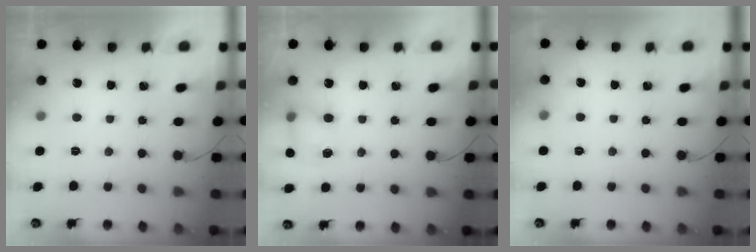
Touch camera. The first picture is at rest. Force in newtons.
{"total": 5.4, "press": 5.3, "slide": 0.6}
{"total": 2.7, "press": 2.0, "slide": 1.8}